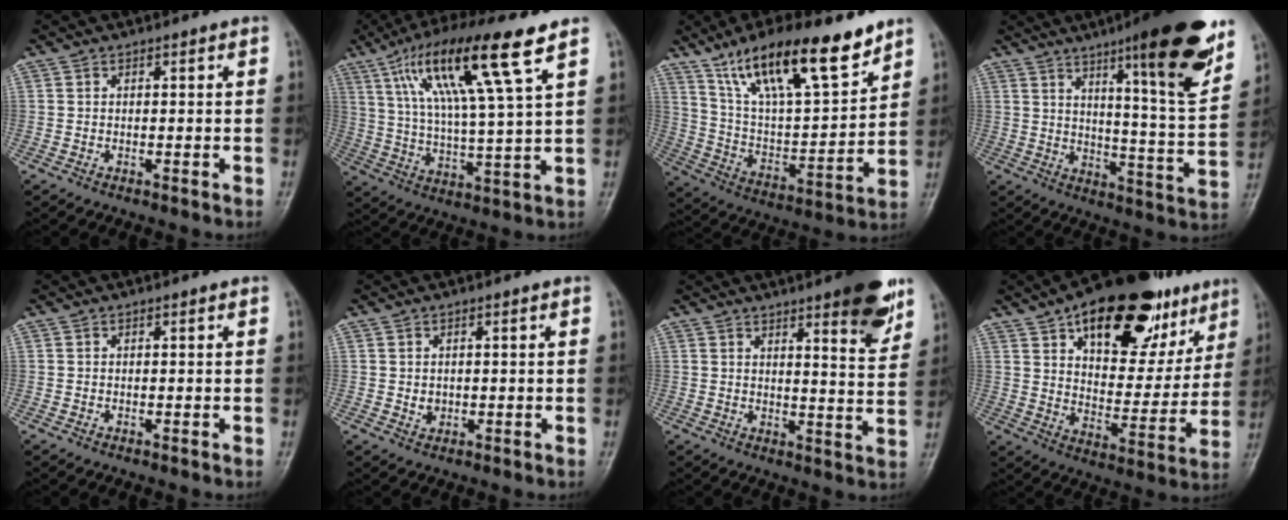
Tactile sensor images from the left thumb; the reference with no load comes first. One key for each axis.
{"total": 18.4, "fx": 9.1, "fy": 2.2, "fz": 15.8, "tx": -0.290, "ty": -0.018, "tz": 0.161}
{"total": 21.8, "fx": 14.5, "fy": 6.7, "fz": 14.9, "tx": -0.223, "ty": -0.052, "tz": 0.260}
{"total": 19.6, "fx": 11.5, "fy": 2.8, "fz": 15.7, "tx": -0.190, "ty": -0.061, "tz": 0.167}
{"total": 0.0}
{"total": 1.7, "fx": 0.1, "fy": 1.5, "fz": 0.9, "tx": -0.009, "ty": -0.001, "tz": 0.007}
{"total": 10.8, "fx": 6.7, "fy": 2.2, "fz": 8.1, "tx": -0.084, "ty": -0.038, "tz": 0.086}
{"total": 27.3, "fx": 15.1, "fy": 13.4, "fz": 18.4, "tx": -0.223, "ty": -0.025, "tz": 0.229}